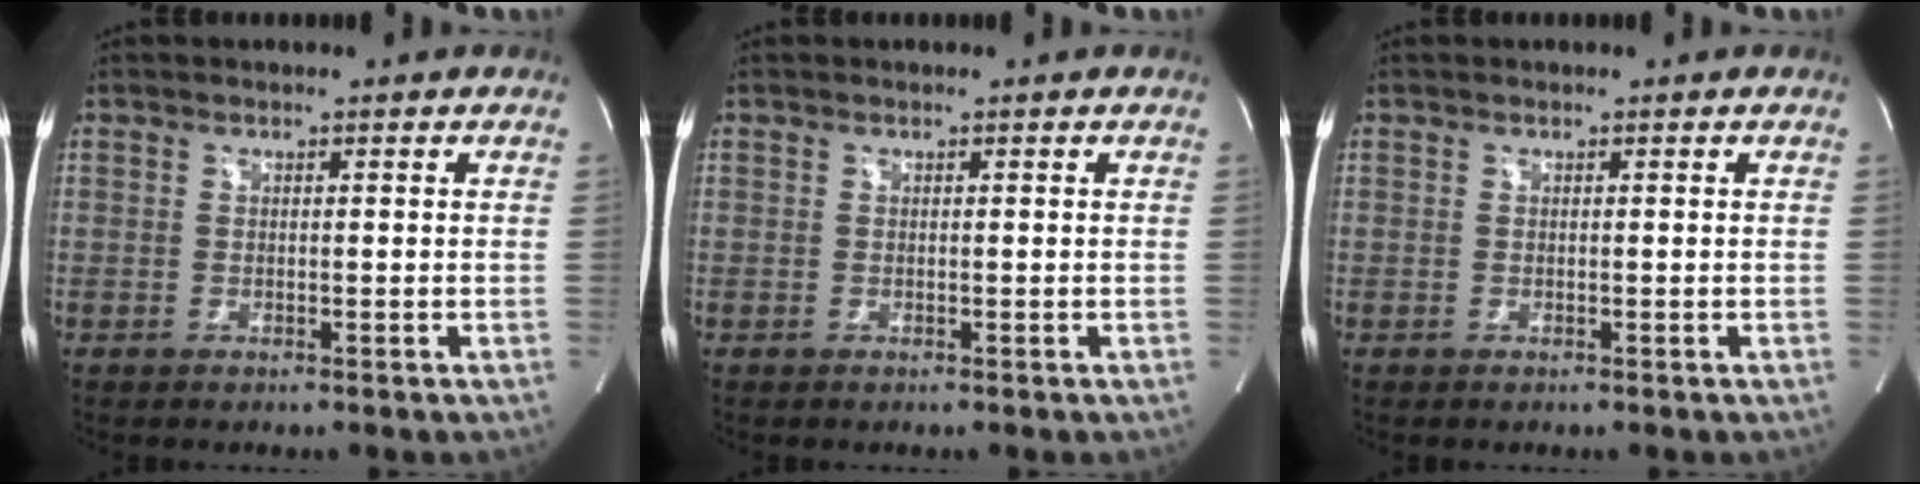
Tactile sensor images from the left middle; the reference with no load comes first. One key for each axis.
{"total": 0.0}
{"total": 0.0}